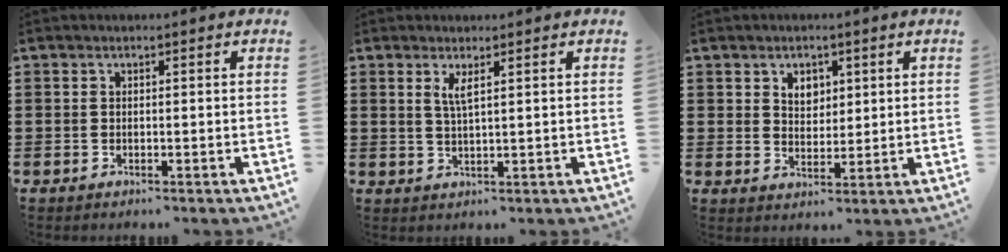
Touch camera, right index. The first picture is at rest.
{"total": 2.5, "force": [1.3, 0.3, 2.1], "torque": [-0.045, 0.001, 0.021]}
{"total": 3.2, "force": [1.7, 2.4, 1.3], "torque": [-0.027, 0.006, 0.028]}